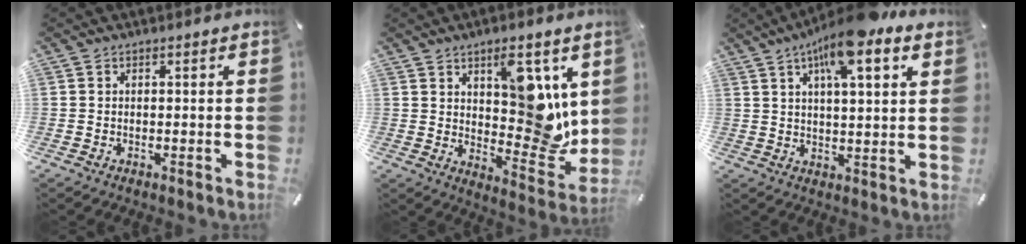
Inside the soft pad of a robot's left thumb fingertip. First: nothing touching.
{"total": 14.0, "force": [5.3, 8.0, 10.3], "torque": [-0.106, -0.040, 0.091]}
{"total": 13.1, "force": [8.0, 3.6, 9.7], "torque": [-0.161, -0.021, 0.133]}